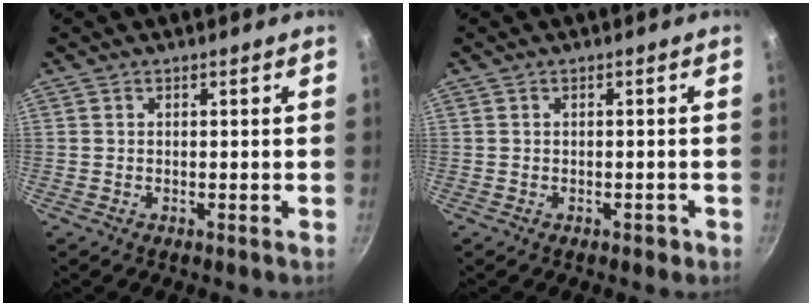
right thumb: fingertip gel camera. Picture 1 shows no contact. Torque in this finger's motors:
{"motor_torque": [-0.24, 0.06, -0.30, 0.09, -0.02]}